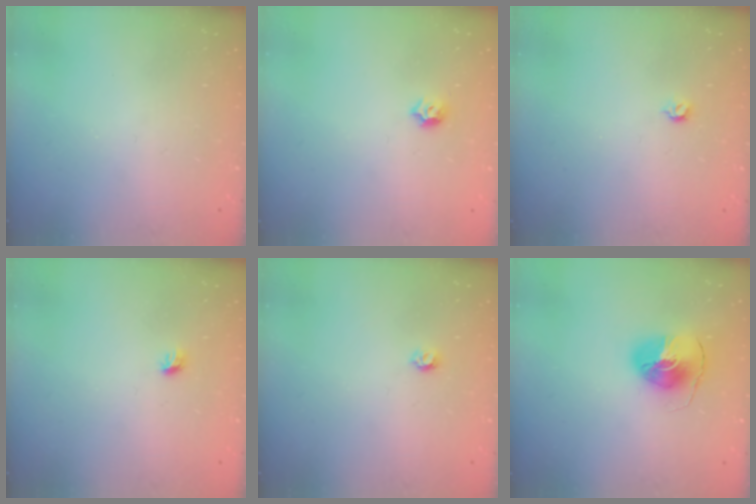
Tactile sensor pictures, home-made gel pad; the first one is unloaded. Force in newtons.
{"total": 4.0, "press": 3.9, "slide": 0.8}
{"total": 3.9, "press": 3.8, "slide": 0.7}
{"total": 3.9, "press": 3.8, "slide": 0.9}
{"total": 3.2, "press": 3.2, "slide": 0.3}
{"total": 8.3, "press": 8.2, "slide": 0.9}